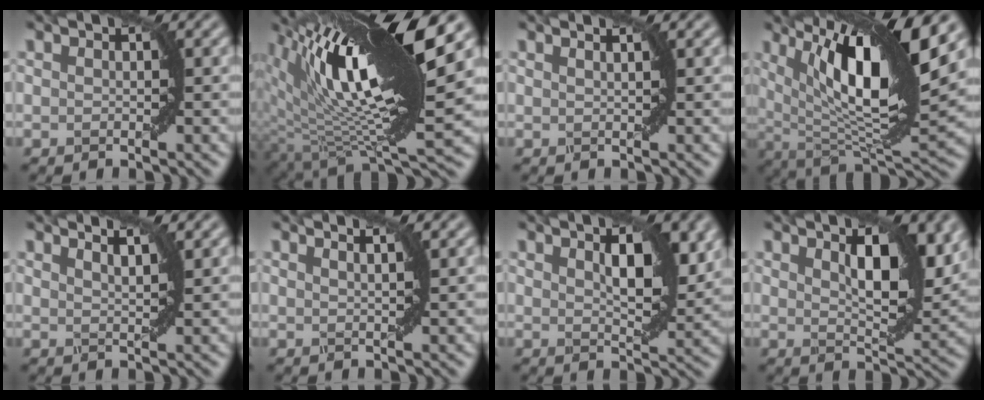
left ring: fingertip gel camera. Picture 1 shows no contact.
{"total": 15.8, "force": [5.5, 4.7, 14.0], "torque": [-0.244, 0.004, 0.102]}
{"total": 1.6, "force": [1.1, 0.5, 1.1], "torque": [0.002, -0.003, -0.002]}
{"total": 13.6, "force": [5.0, 3.8, 12.1], "torque": [-0.191, 0.001, 0.088]}
{"total": 2.9, "force": [2.3, 0.6, 1.5], "torque": [-0.002, 0.005, 0.012]}
{"total": 2.7, "force": [1.9, 0.9, 1.7], "torque": [-0.001, 0.008, -0.004]}
{"total": 5.3, "force": [2.3, 1.8, 4.4], "torque": [-0.069, 0.000, 0.038]}
{"total": 6.7, "force": [2.9, 2.4, 5.5], "torque": [-0.084, -0.003, 0.049]}